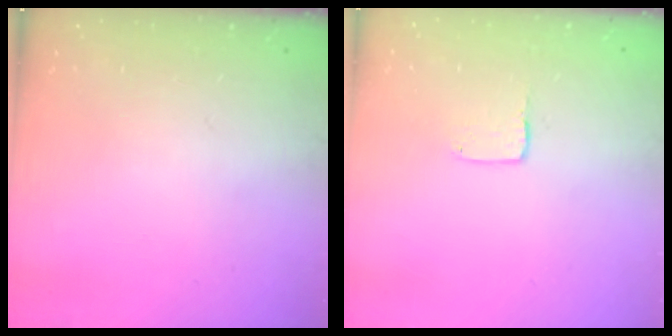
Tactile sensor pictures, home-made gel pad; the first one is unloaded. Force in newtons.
{"total": 2.0, "press": 2.0, "slide": 0.2}